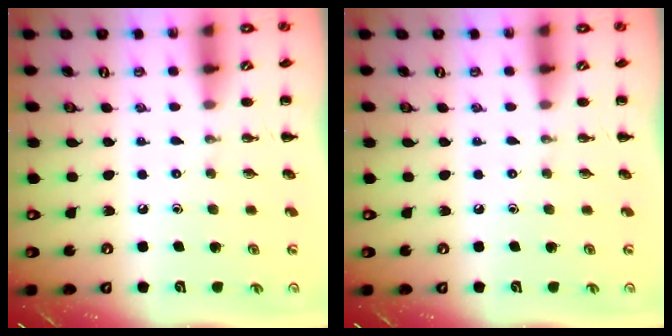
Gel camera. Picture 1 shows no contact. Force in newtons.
{"total": 0.0}